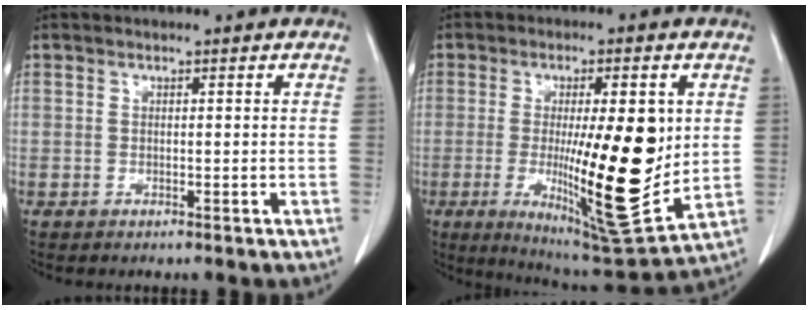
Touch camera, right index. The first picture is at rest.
{"total": 18.0, "force": [-0.2, 3.0, 17.7], "torque": [-0.280, -0.024, 0.005]}